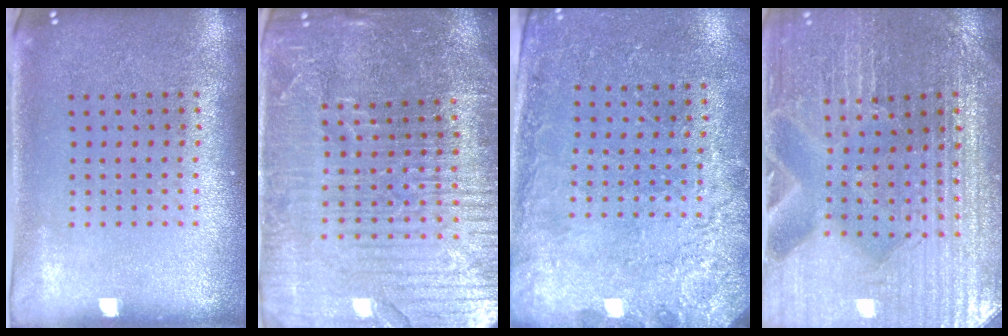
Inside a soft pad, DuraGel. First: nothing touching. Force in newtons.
{"total": 5.5, "press": 5.0, "slide": 2.3}
{"total": 2.6, "press": 2.3, "slide": 1.1}
{"total": 3.4, "press": 3.3, "slide": 0.4}